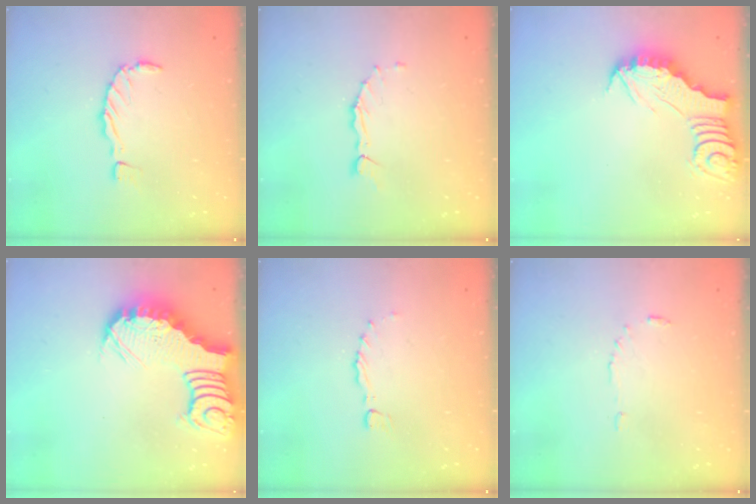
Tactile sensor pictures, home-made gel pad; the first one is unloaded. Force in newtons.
{"total": 1.6, "press": 1.5, "slide": 0.3}
{"total": 3.0, "press": 2.9, "slide": 0.3}
{"total": 4.7, "press": 4.7, "slide": 0.6}
{"total": 0.0}
{"total": 3.5, "press": 3.5, "slide": 0.3}